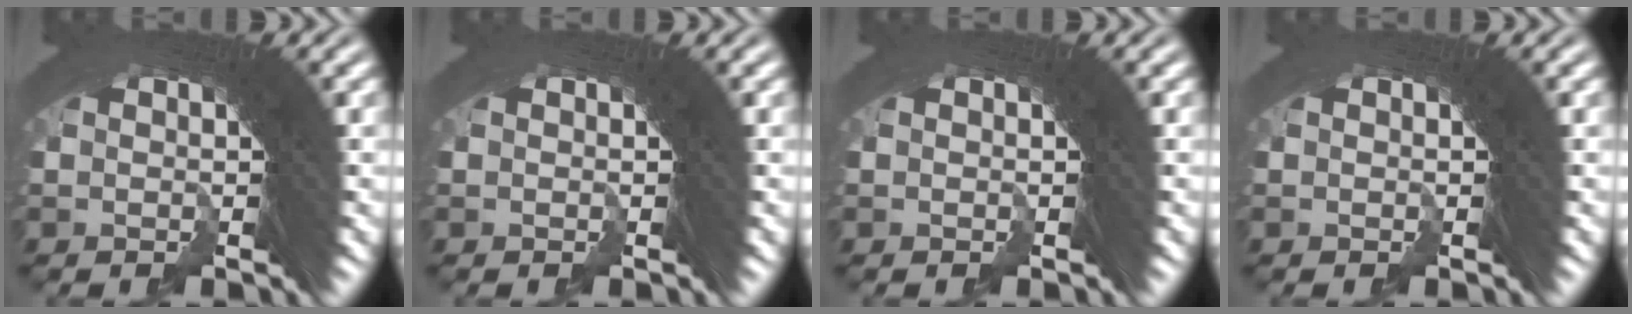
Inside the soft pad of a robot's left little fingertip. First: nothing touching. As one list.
[{"total": 0.0}, {"total": 0.0}, {"total": 0.0}]